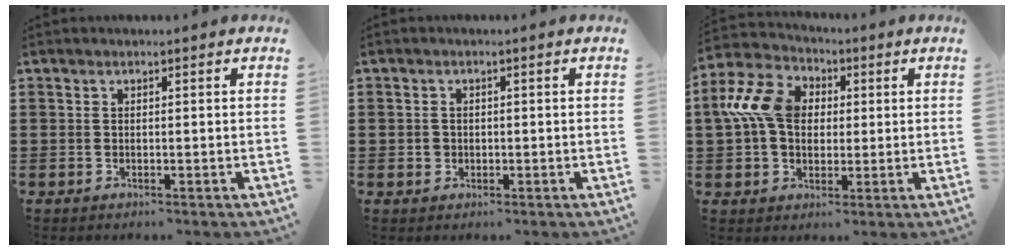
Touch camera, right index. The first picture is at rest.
{"total": 1.6, "force": [-0.2, 1.5, 0.4], "torque": [-0.011, 0.005, -0.007]}
{"total": 9.4, "force": [1.4, 7.1, 6.0], "torque": [-0.167, 0.010, 0.020]}